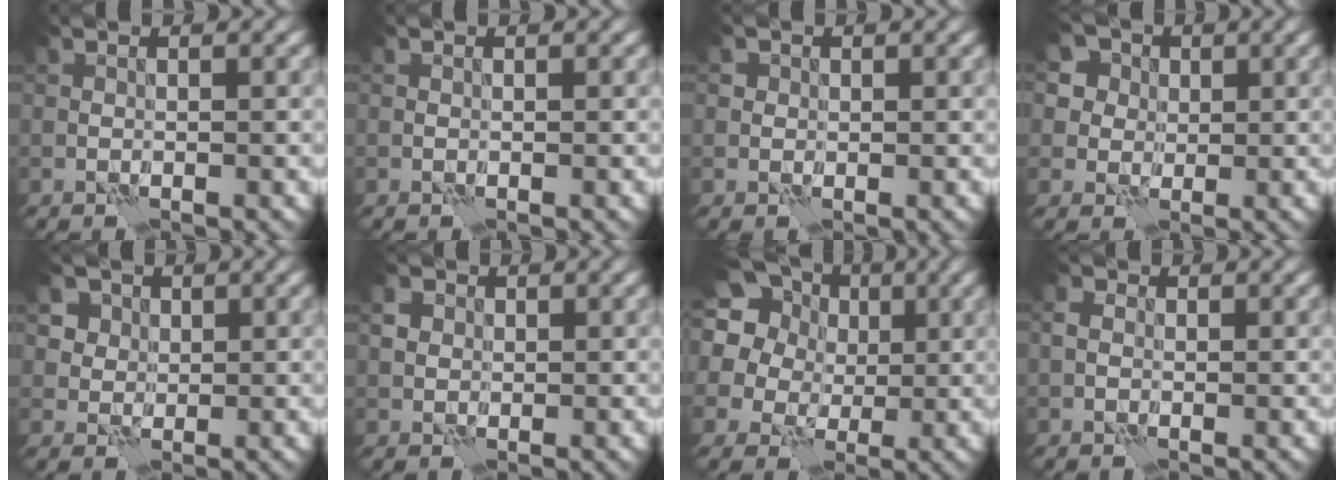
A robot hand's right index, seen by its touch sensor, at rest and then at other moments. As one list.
[{"total": 0.0}, {"total": 1.1, "force": [0.5, 1.0, 0.2], "torque": [0.000, -0.001, 0.000]}, {"total": 5.8, "force": [2.8, 4.7, 2.1], "torque": [-0.049, 0.008, 0.032]}, {"total": 6.0, "force": [3.0, 4.6, 2.5], "torque": [-0.049, 0.005, 0.039]}, {"total": 1.8, "force": [0.4, 1.6, 0.6], "torque": [-0.011, 0.003, 0.005]}, {"total": 17.8, "force": [7.8, 14.2, 7.5], "torque": [-0.190, 0.047, 0.111]}, {"total": 1.6, "force": [0.2, 1.3, 0.8], "torque": [-0.020, 0.005, -0.005]}]